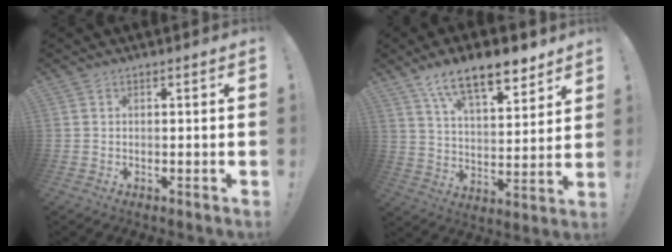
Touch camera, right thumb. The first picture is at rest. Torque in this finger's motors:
{"motor_torque": [-0.33, 0.91, 1.29, 0.98, 0.12]}